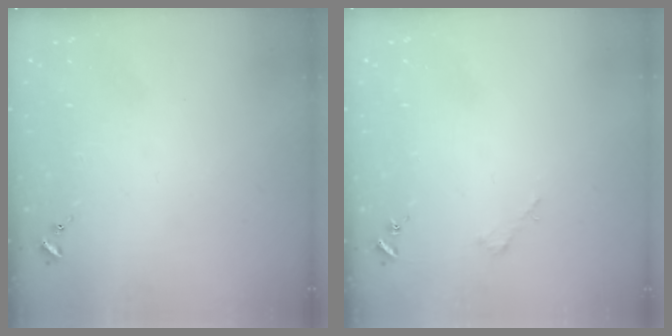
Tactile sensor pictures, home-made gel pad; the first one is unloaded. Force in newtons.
{"total": 1.8, "press": 1.8, "slide": 0.2}